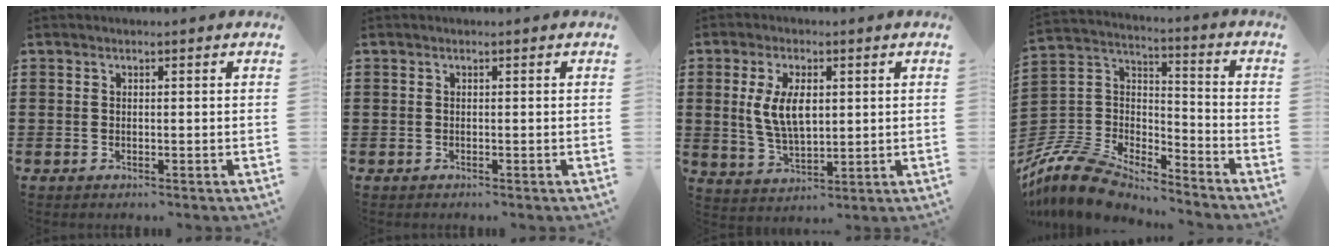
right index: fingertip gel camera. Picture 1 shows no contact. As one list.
[{"total": 0.0}, {"total": 7.5, "force": [1.2, 3.8, 6.3], "torque": [-0.127, 0.006, 0.017]}, {"total": 9.8, "force": [-9.1, 2.6, 2.4], "torque": [-0.081, 0.002, -0.190]}]